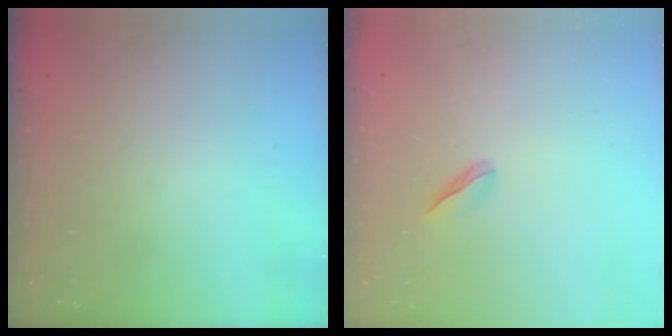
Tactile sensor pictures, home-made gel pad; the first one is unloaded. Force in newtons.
{"total": 3.0, "press": 2.8, "slide": 1.0}